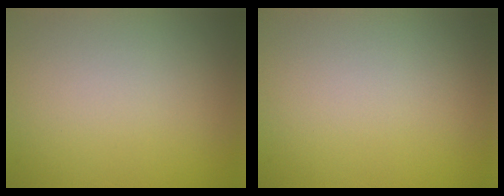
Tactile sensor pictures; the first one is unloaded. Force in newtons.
{"total": 0.0}